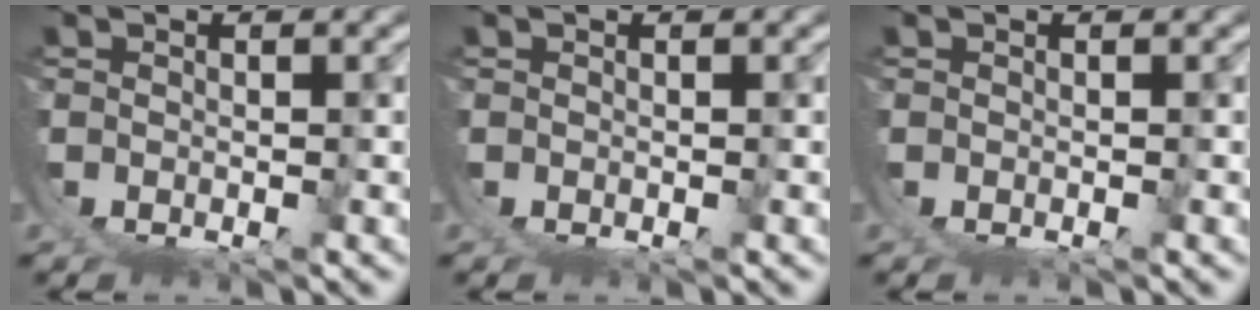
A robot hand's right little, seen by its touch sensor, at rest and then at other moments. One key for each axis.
{"total": 0.0}
{"total": 0.6, "fx": 0.3, "fy": -0.5, "fz": -0.1, "tx": 0.006, "ty": 0.004, "tz": 0.004}